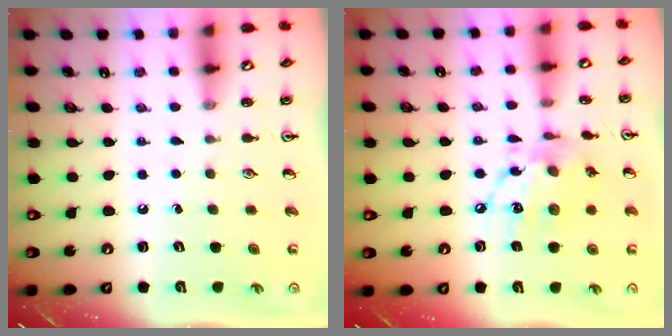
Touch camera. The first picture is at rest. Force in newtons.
{"total": 13.4, "press": 13.4, "slide": 1.0}